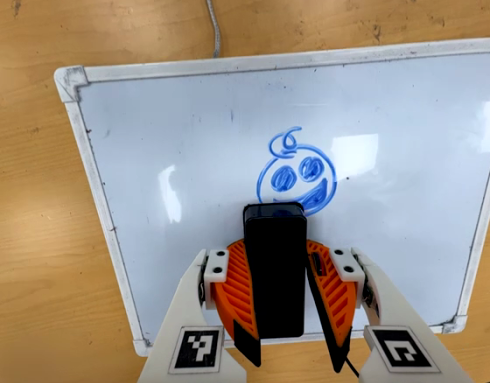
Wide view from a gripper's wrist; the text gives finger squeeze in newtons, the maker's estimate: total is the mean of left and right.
{"total": 13.0, "left": 14.6, "right": 11.4}